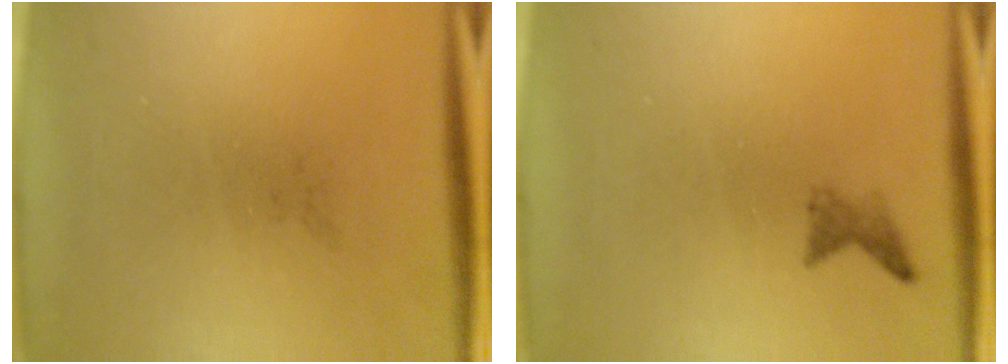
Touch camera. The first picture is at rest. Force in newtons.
{"total": 1.1}